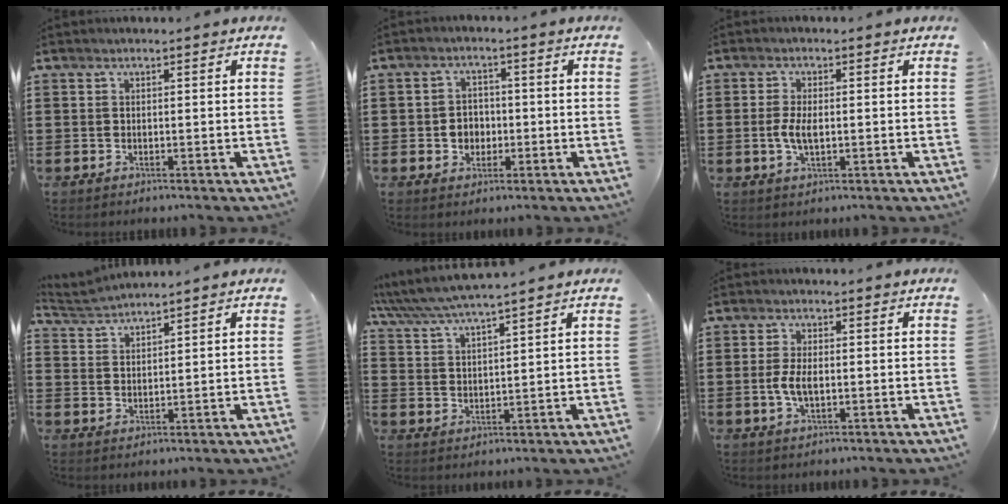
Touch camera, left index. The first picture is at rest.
{"total": 3.5, "force": [-0.6, 2.9, 1.8], "torque": [-0.043, 0.005, -0.015]}
{"total": 4.0, "force": [-0.4, 1.7, 3.6], "torque": [-0.088, -0.005, -0.014]}
{"total": 2.3, "force": [2.3, -0.1, -0.3], "torque": [-0.004, -0.006, 0.042]}
{"total": 4.4, "force": [4.1, -0.2, 1.6], "torque": [-0.047, -0.019, 0.070]}
{"total": 4.1, "force": [-0.6, 1.8, 3.6], "torque": [-0.087, -0.004, -0.016]}